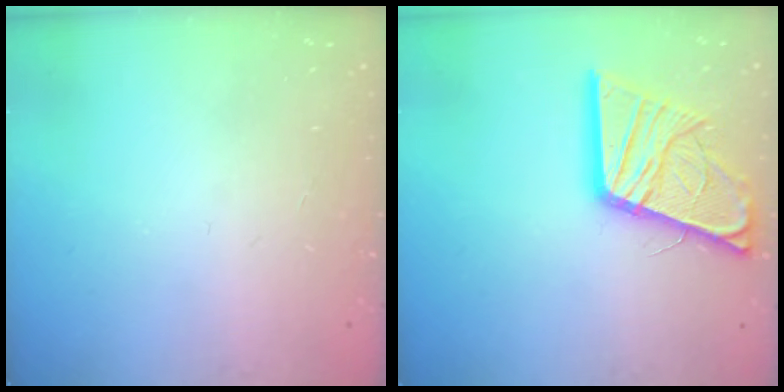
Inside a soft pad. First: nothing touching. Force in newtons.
{"total": 18.4, "press": 18.3, "slide": 2.0}